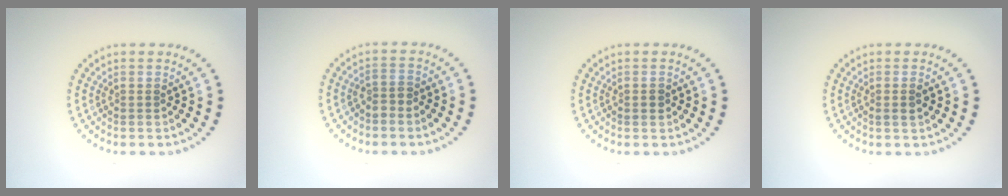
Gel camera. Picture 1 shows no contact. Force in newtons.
{"total": 1.5, "press": 1.2, "slide": 0.8}
{"total": 1.0, "press": 1.0, "slide": 0.1}
{"total": 1.1, "press": 1.0, "slide": 0.5}